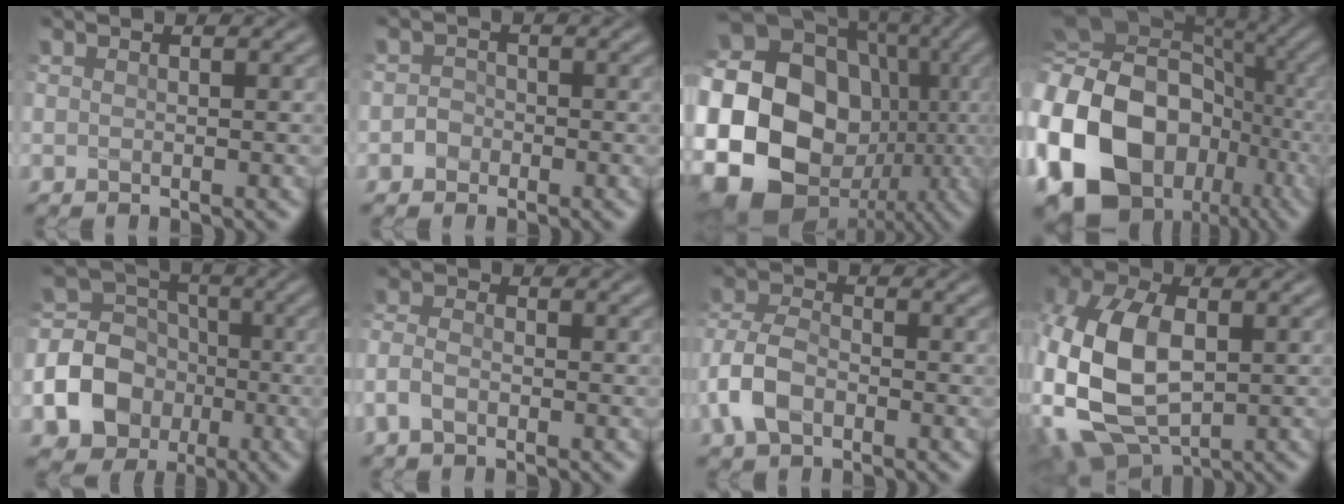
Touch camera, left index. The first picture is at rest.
{"total": 1.3, "force": [-0.6, 1.1, 0.3], "torque": [0.002, 0.007, -0.014]}
{"total": 24.6, "force": [-2.8, 21.2, 12.2], "torque": [-0.248, -0.007, -0.090]}
{"total": 22.9, "force": [-6.1, 18.8, 11.7], "torque": [-0.240, -0.018, -0.115]}
{"total": 9.4, "force": [-2.7, 8.1, 4.0], "torque": [-0.077, -0.001, -0.076]}
{"total": 2.1, "force": [-1.1, 1.1, 1.5], "torque": [-0.035, 0.005, -0.031]}
{"total": 4.5, "force": [-2.0, 2.8, 2.9], "torque": [-0.068, 0.006, -0.049]}
{"total": 12.3, "force": [-1.5, 7.3, 9.7], "torque": [-0.249, -0.001, -0.031]}